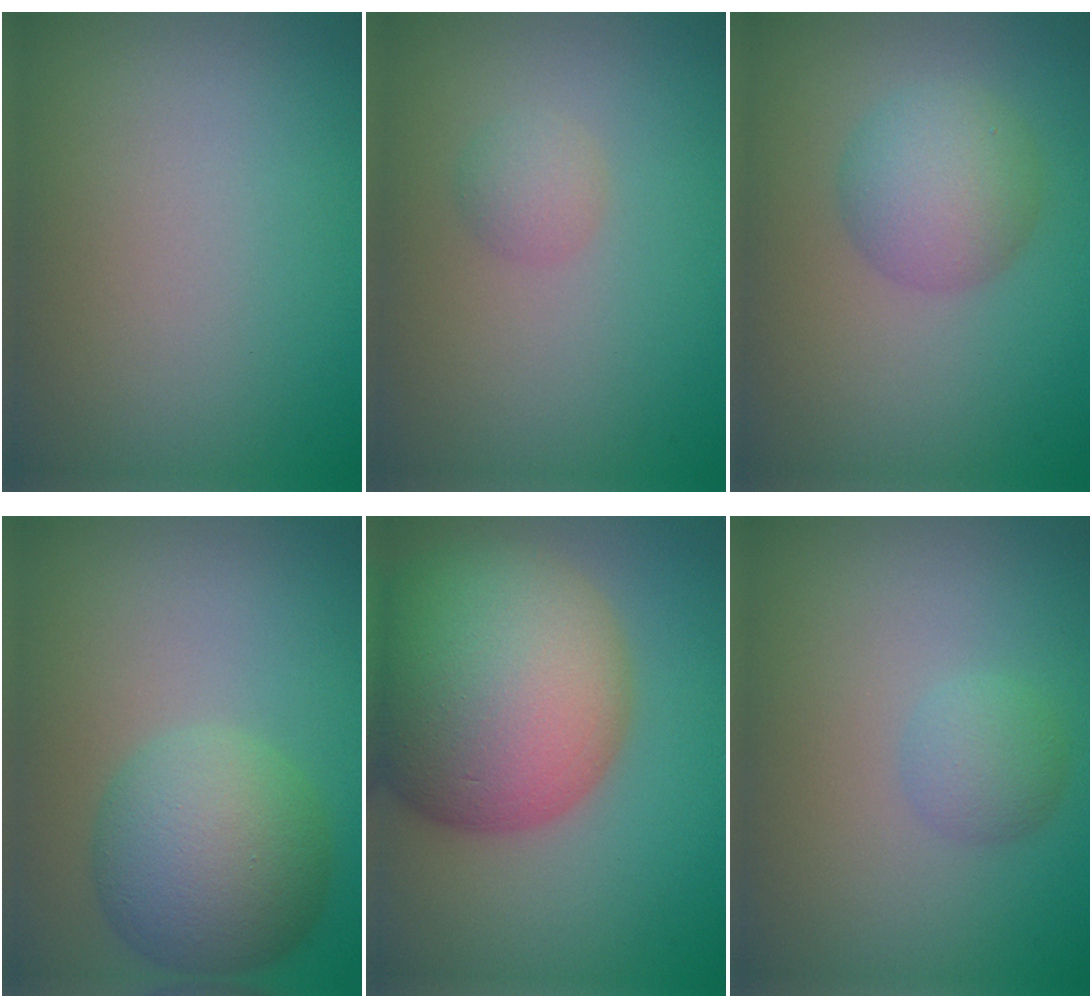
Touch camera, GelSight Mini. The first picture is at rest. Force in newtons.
{"total": 1.4, "press": 1.4, "slide": 0.1}
{"total": 3.9, "press": 3.9, "slide": 0.1}
{"total": 7.2, "press": 7.2, "slide": 0.2}
{"total": 15.3, "press": 15.3, "slide": 0.9}
{"total": 1.9, "press": 1.9, "slide": 0.0}